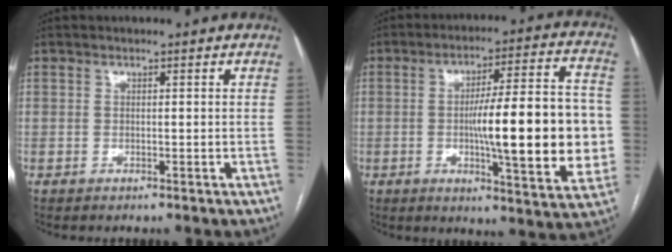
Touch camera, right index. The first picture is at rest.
{"total": 19.5, "force": [-1.7, 3.2, 19.1], "torque": [-0.258, 0.016, -0.020]}